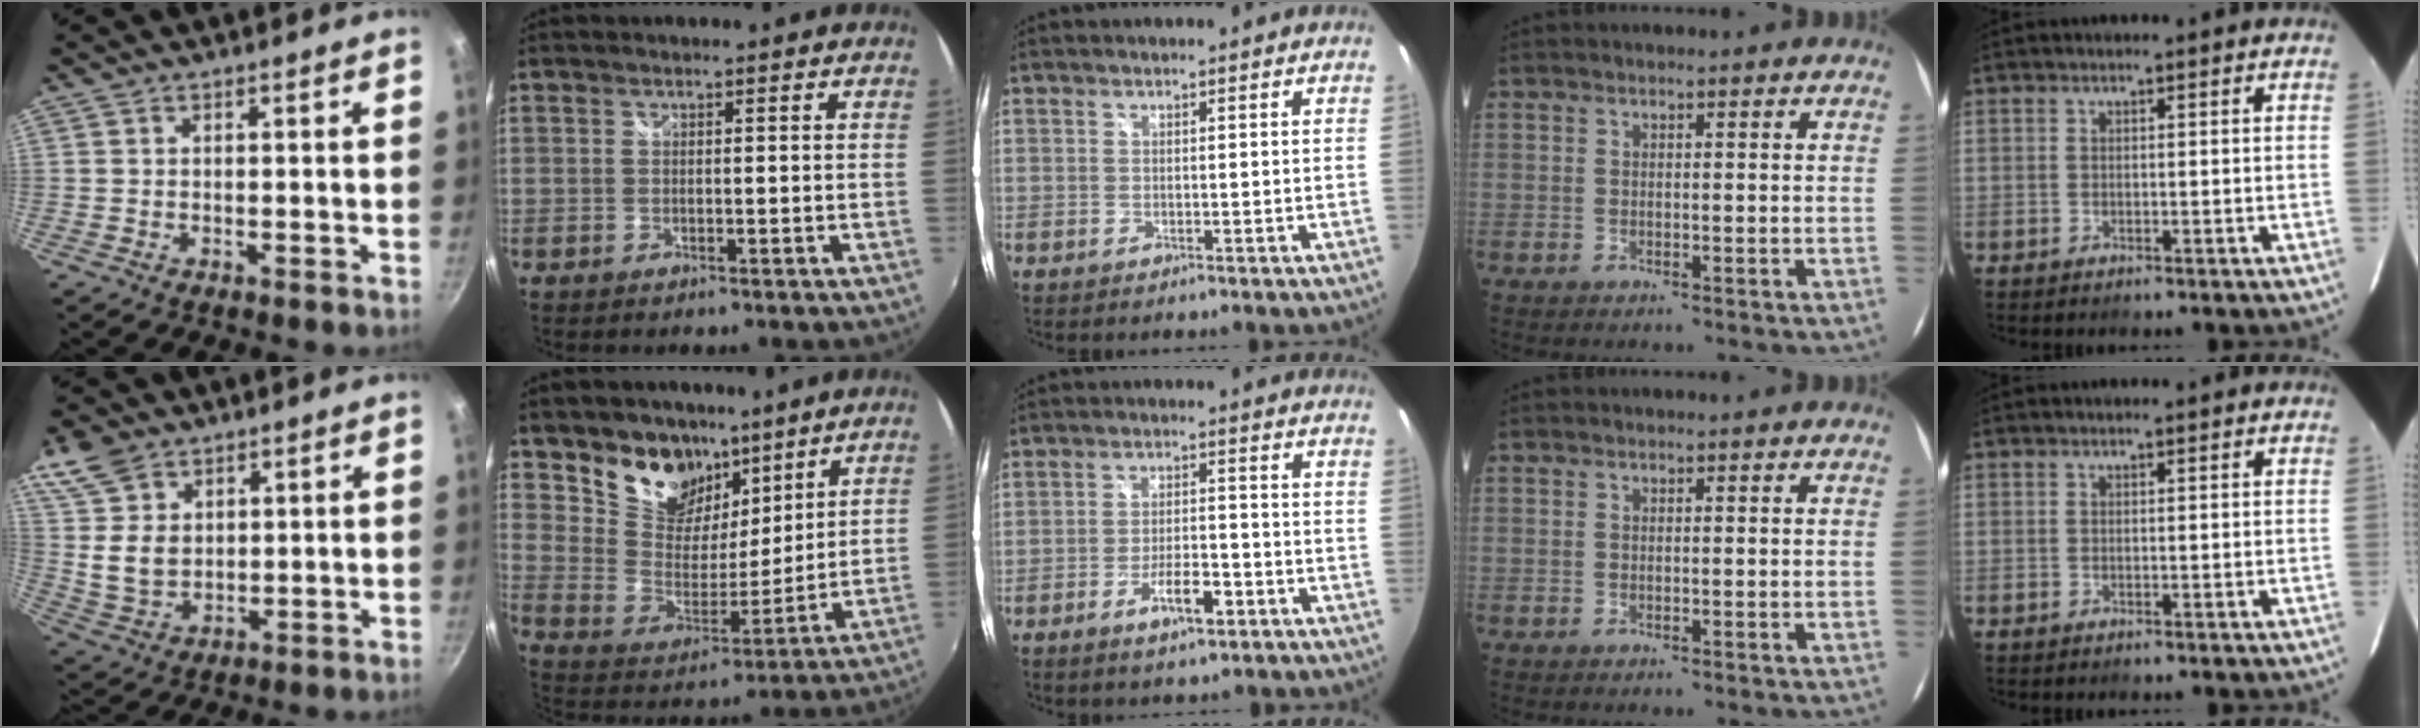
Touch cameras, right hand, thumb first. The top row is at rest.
{"thumb": {"total": 10.9, "force": [5.5, 7.7, 5.4], "torque": [-0.081, -0.025, 0.117]}, "index": {"total": 14.4, "force": [9.7, 9.2, 5.3], "torque": [-0.117, 0.001, 0.183]}, "middle": {"total": 6.4, "force": [-3.9, 2.3, 4.5], "torque": [-0.088, 0.000, -0.058]}}